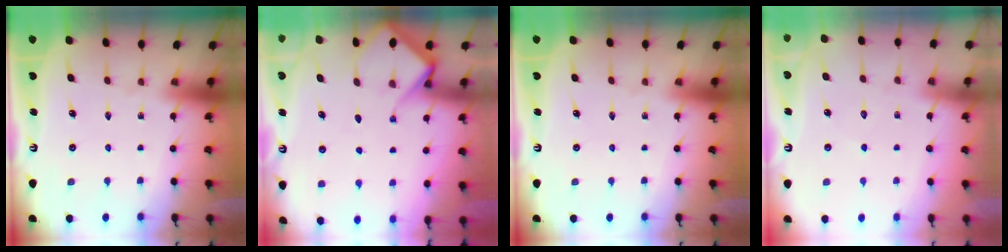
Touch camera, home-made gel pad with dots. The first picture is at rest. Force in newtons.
{"total": 8.5, "press": 8.5, "slide": 0.9}
{"total": 0.0}
{"total": 5.4, "press": 5.4, "slide": 0.7}